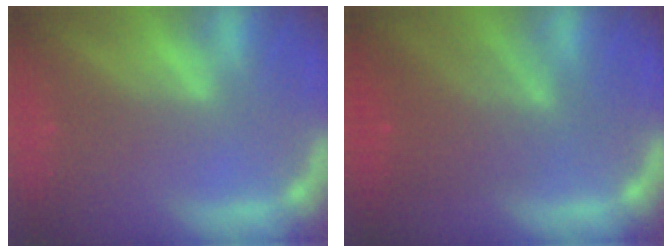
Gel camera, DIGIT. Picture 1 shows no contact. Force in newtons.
{"total": 6.5}